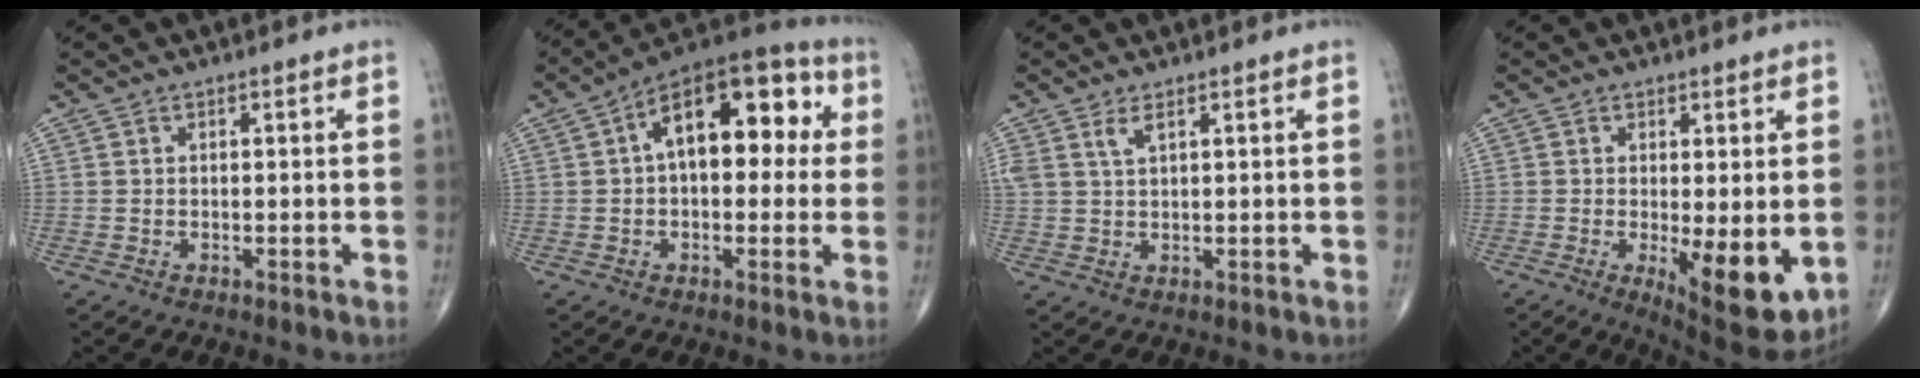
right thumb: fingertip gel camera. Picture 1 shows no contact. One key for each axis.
{"total": 17.0, "fx": 3.1, "fy": 9.0, "fz": 14.1, "tx": -0.174, "ty": 0.040, "tz": 0.035}
{"total": 2.5, "fx": 1.5, "fy": 0.8, "fz": 1.8, "tx": -0.041, "ty": 0.000, "tz": 0.037}
{"total": 10.9, "fx": -2.0, "fy": 3.5, "fz": 10.1, "tx": -0.135, "ty": -0.026, "tz": -0.018}